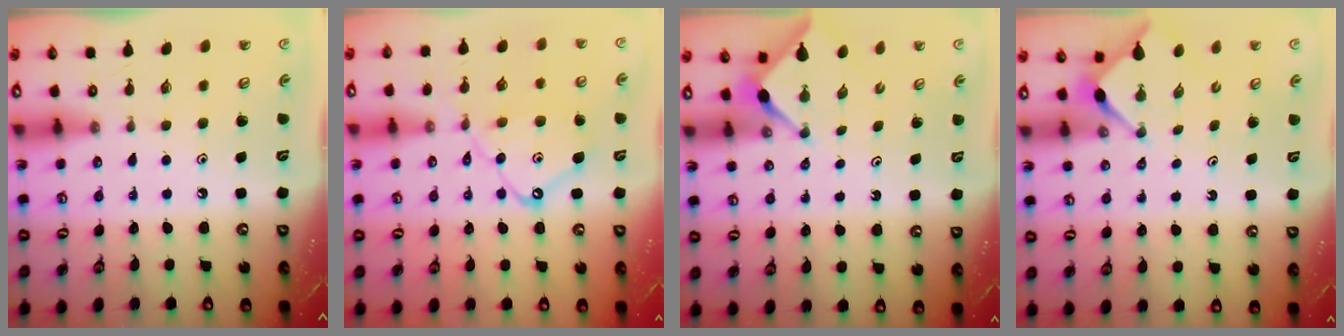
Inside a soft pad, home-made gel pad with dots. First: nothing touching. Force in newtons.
{"total": 11.1, "press": 11.1, "slide": 1.0}
{"total": 3.1, "press": 3.1, "slide": 0.3}
{"total": 2.8, "press": 2.7, "slide": 0.4}